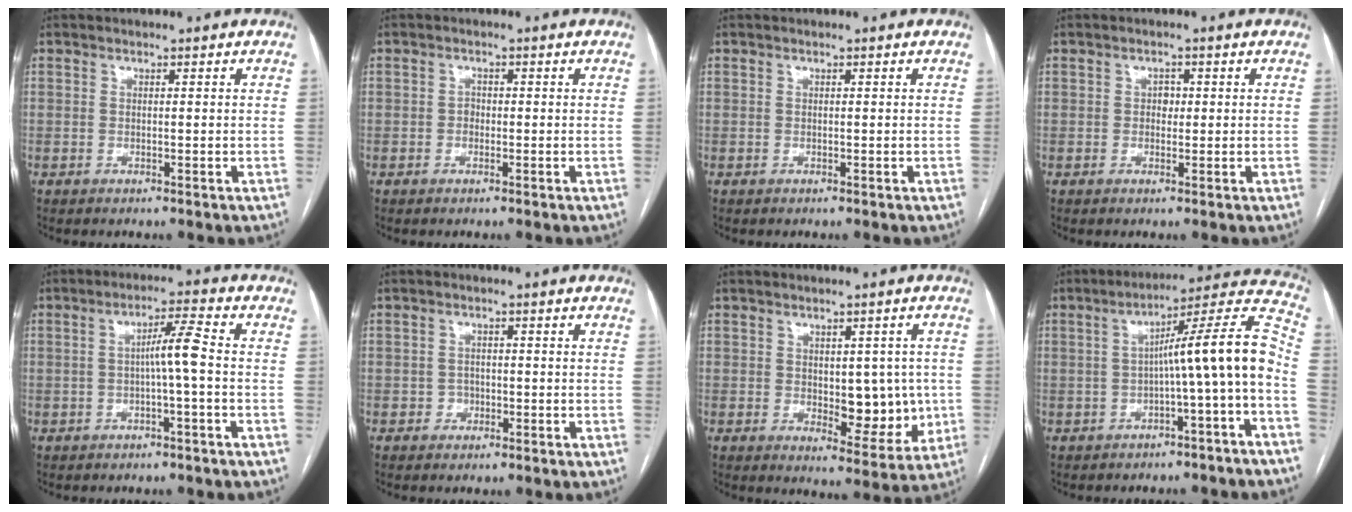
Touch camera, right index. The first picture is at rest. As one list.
[{"total": 1.1, "force": [-0.3, 0.9, 0.6], "torque": [-0.005, 0.004, -0.006]}, {"total": 0.0}, {"total": 1.4, "force": [0.1, 1.0, 0.9], "torque": [-0.008, 0.003, 0.001]}, {"total": 4.9, "force": [-0.6, -0.3, 4.9], "torque": [-0.082, 0.015, -0.009]}, {"total": 1.4, "force": [-0.7, 1.2, 0.2], "torque": [0.005, 0.007, -0.013]}, {"total": 8.6, "force": [-0.3, 4.4, 7.4], "torque": [-0.076, 0.004, 0.010]}, {"total": 12.8, "force": [-2.6, -0.9, 12.5], "torque": [-0.163, 0.039, -0.043]}]